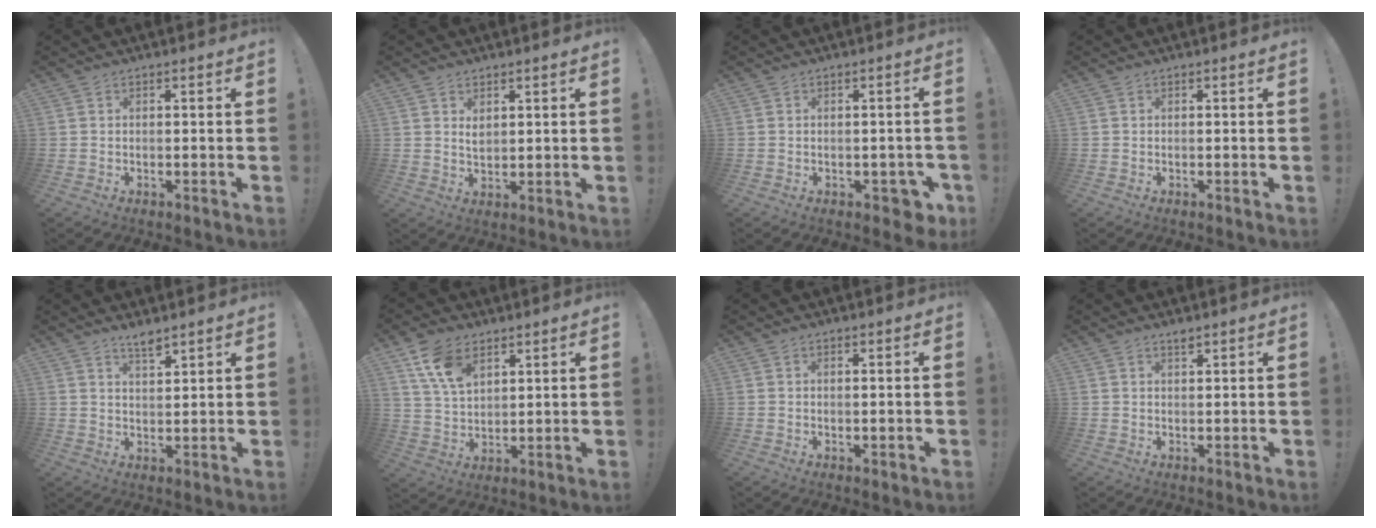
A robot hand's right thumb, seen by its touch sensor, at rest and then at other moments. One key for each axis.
{"total": 3.0, "fx": 1.6, "fy": 2.1, "fz": 1.5, "tx": -0.018, "ty": -0.007, "tz": 0.027}
{"total": 3.2, "fx": -0.6, "fy": 2.4, "fz": 2.0, "tx": -0.014, "ty": 0.006, "tz": -0.007}
{"total": 0.0}
{"total": 4.0, "fx": 3.5, "fy": 0.8, "fz": 1.9, "tx": -0.029, "ty": -0.024, "tz": 0.059}
{"total": 11.0, "fx": 6.4, "fy": 6.5, "fz": 6.1, "tx": -0.119, "ty": -0.018, "tz": 0.126}
{"total": 0.8, "fx": 0.5, "fy": 0.4, "fz": 0.5, "tx": 0.003, "ty": -0.005, "tz": 0.006}
{"total": 1.7, "fx": 1.5, "fy": 0.4, "fz": 0.5, "tx": -0.003, "ty": -0.009, "tz": 0.026}